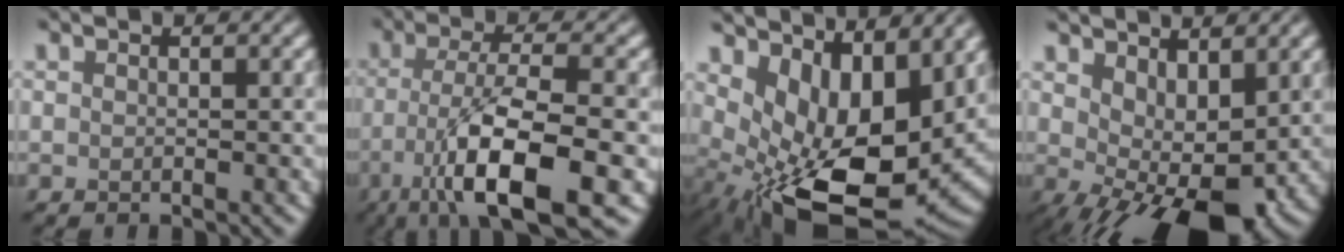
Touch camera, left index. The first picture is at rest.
{"total": 10.4, "force": [-4.3, 2.8, 9.1], "torque": [-0.158, -0.008, -0.076]}
{"total": 12.8, "force": [1.2, 6.6, 10.9], "torque": [-0.175, -0.034, 0.031]}
{"total": 9.6, "force": [-0.3, 4.6, 8.4], "torque": [-0.108, -0.006, 0.009]}